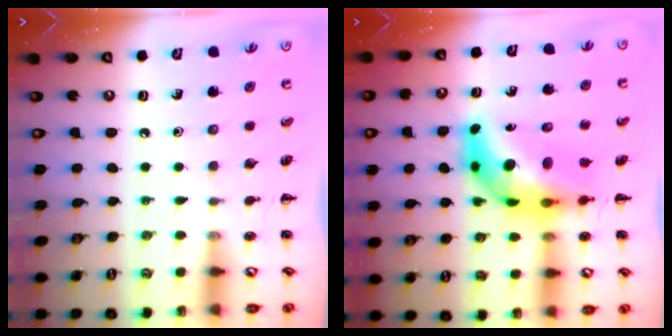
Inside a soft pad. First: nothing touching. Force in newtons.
{"total": 11.3, "press": 10.8, "slide": 3.4}